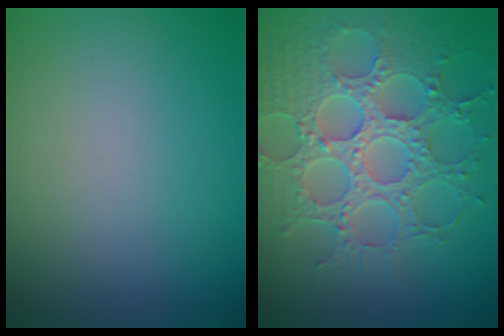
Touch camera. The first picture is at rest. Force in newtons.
{"total": 8.1, "press": 6.3, "slide": 5.0}